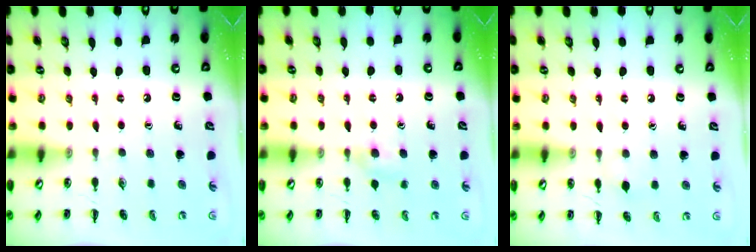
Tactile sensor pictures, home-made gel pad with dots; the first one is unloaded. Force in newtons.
{"total": 4.0, "press": 3.7, "slide": 1.6}
{"total": 3.7, "press": 3.4, "slide": 1.5}